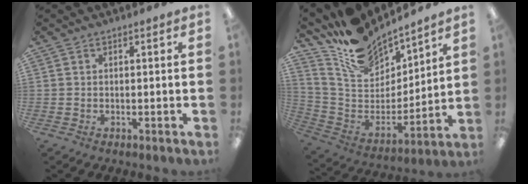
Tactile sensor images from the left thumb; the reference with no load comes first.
{"total": 16.0, "force": [14.5, 5.6, 3.9], "torque": [-0.117, -0.118, 0.268]}